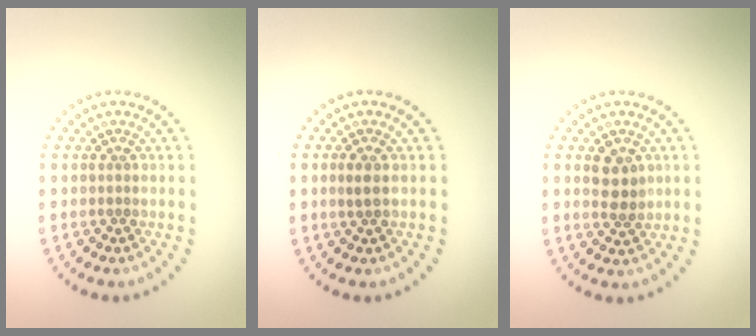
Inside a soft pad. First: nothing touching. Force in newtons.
{"total": 1.4, "press": 1.3, "slide": 0.4}
{"total": 2.7, "press": 2.7, "slide": 0.6}